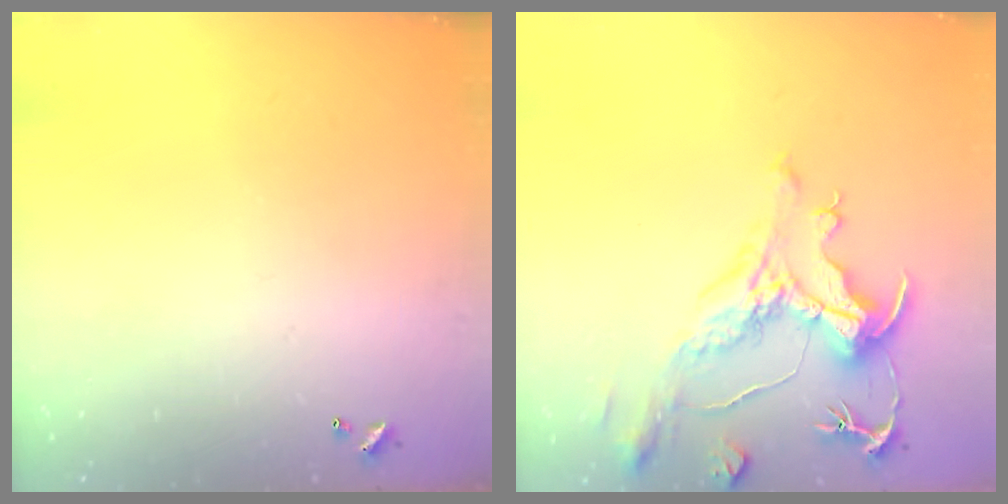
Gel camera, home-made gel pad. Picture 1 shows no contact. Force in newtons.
{"total": 2.0, "press": 1.0, "slide": 1.8}